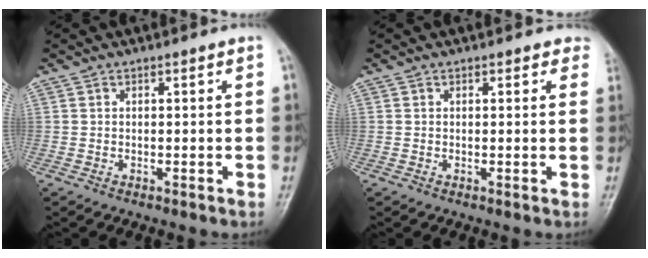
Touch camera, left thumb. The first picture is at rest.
{"total": 2.4, "force": [1.9, 1.4, 0.6], "torque": [0.022, -0.004, 0.005]}